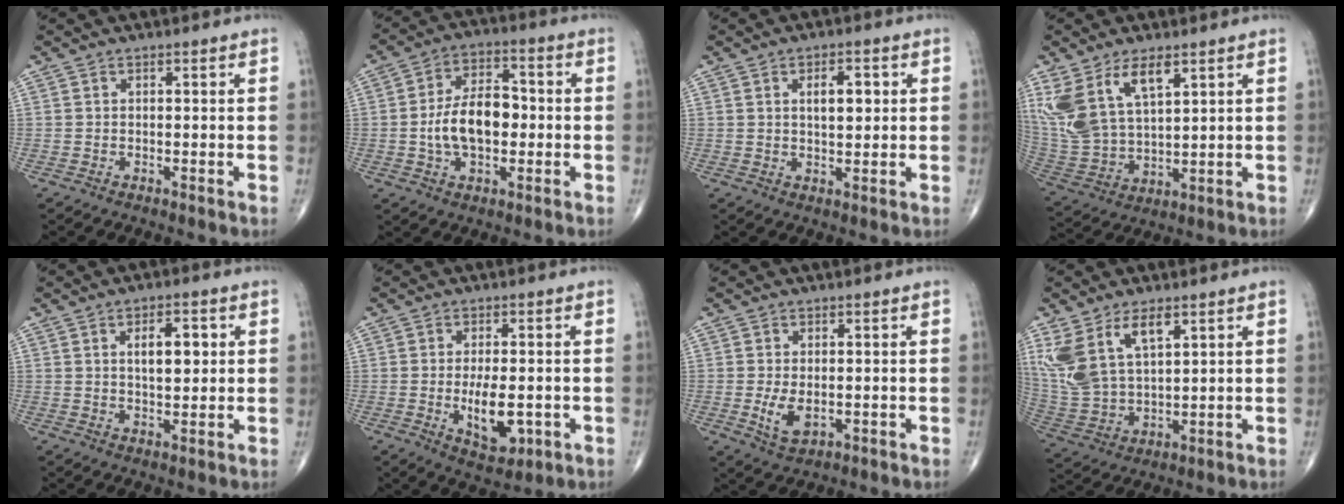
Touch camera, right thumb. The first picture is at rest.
{"total": 11.7, "force": [-1.1, 6.7, 9.5], "torque": [-0.153, 0.024, -0.023]}
{"total": 5.0, "force": [1.2, 2.4, 4.2], "torque": [-0.055, -0.003, 0.019]}
{"total": 14.4, "force": [7.3, 6.9, 10.4], "torque": [-0.210, -0.022, 0.159]}
{"total": 6.4, "force": [1.6, 3.1, 5.4], "torque": [-0.068, -0.005, 0.025]}
{"total": 8.6, "force": [-1.6, 4.0, 7.4], "torque": [-0.109, -0.009, -0.018]}
{"total": 4.8, "force": [-0.6, 2.6, 3.9], "torque": [-0.074, -0.011, -0.005]}
{"total": 13.2, "force": [6.5, 6.4, 9.5], "torque": [-0.197, -0.018, 0.143]}